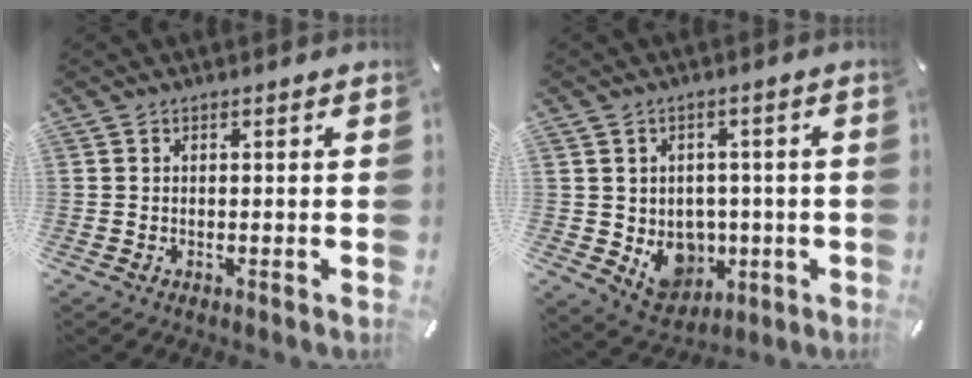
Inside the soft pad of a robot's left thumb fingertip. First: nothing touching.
{"total": 8.5, "force": [-0.6, 7.9, 3.3], "torque": [-0.051, -0.010, -0.001]}